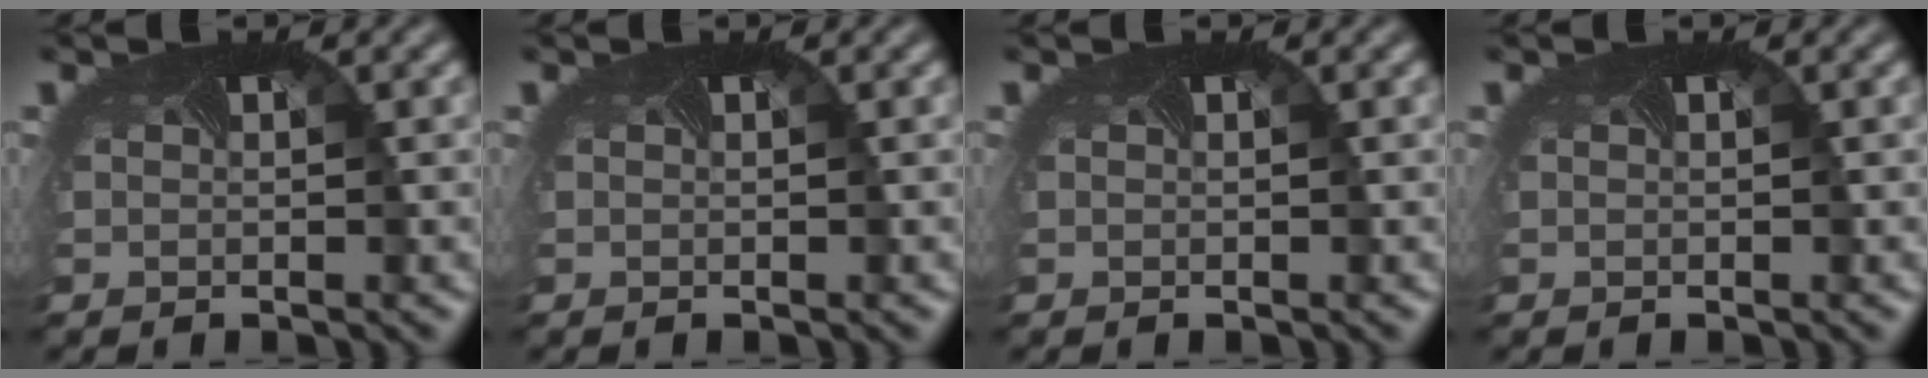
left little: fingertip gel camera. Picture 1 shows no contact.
{"total": 0.0}
{"total": 0.0}
{"total": 0.0}